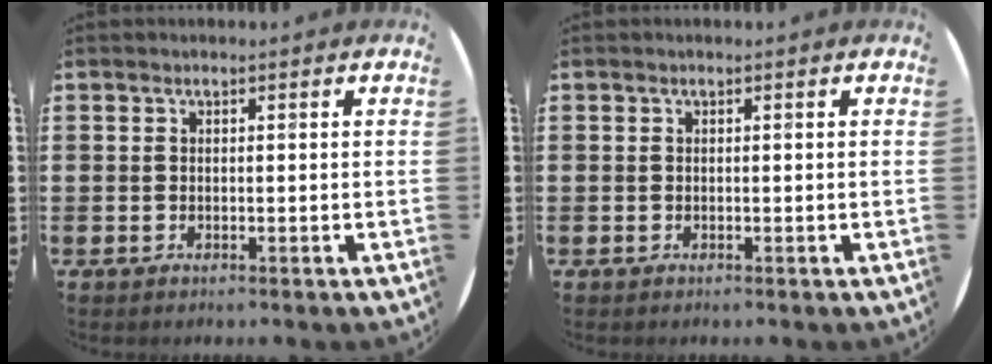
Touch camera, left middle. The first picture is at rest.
{"total": 0.0}